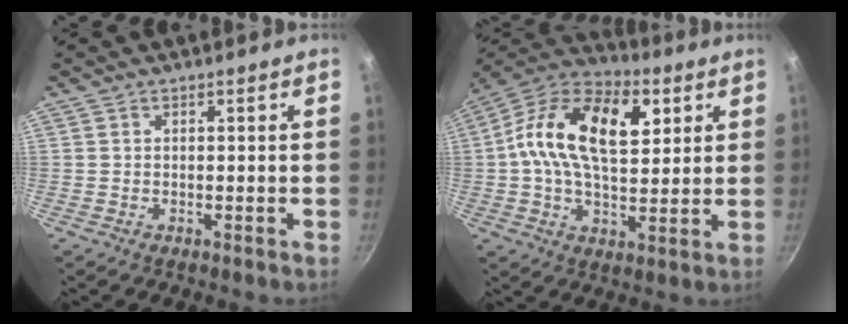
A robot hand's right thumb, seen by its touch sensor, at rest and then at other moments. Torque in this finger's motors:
{"motor_torque": [-0.11, 2.68, 0.97, 0.33, 0.40]}